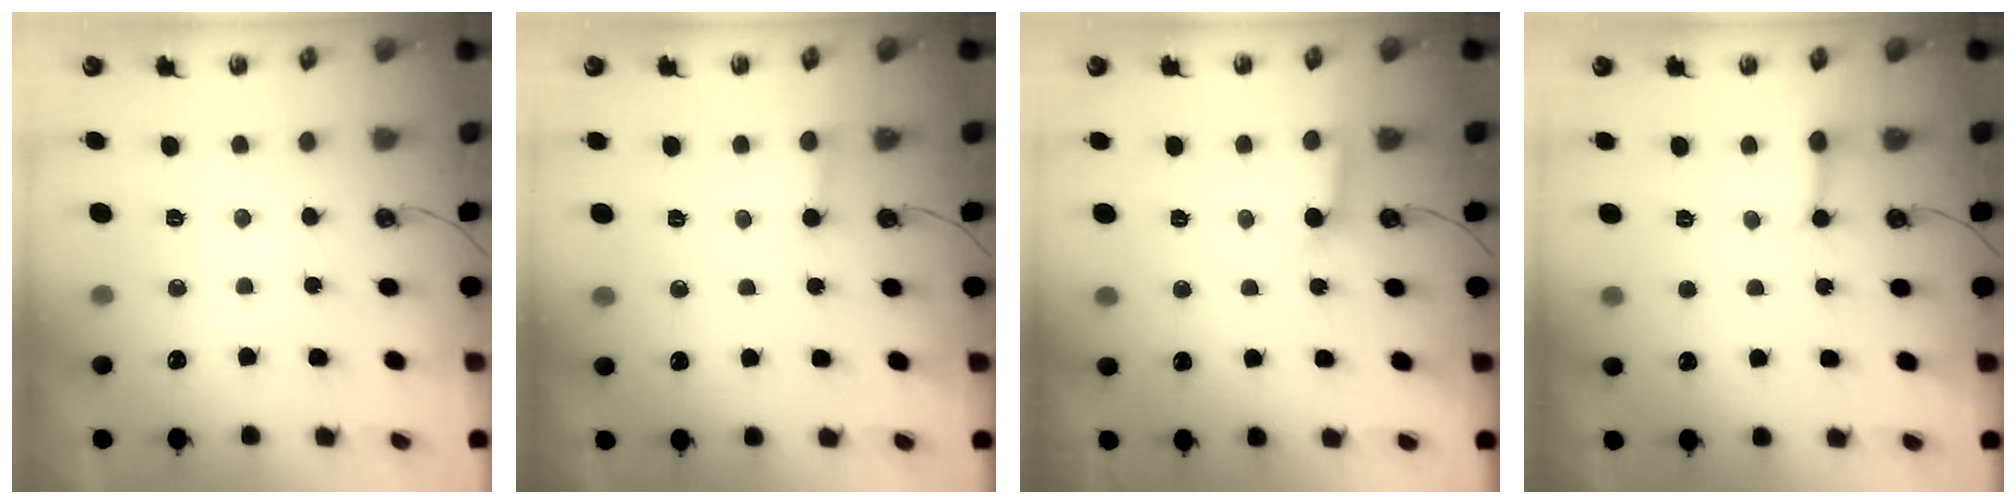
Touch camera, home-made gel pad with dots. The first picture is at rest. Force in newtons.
{"total": 2.2, "press": 2.2, "slide": 0.2}
{"total": 6.8, "press": 6.8, "slide": 0.5}
{"total": 3.9, "press": 3.9, "slide": 0.5}